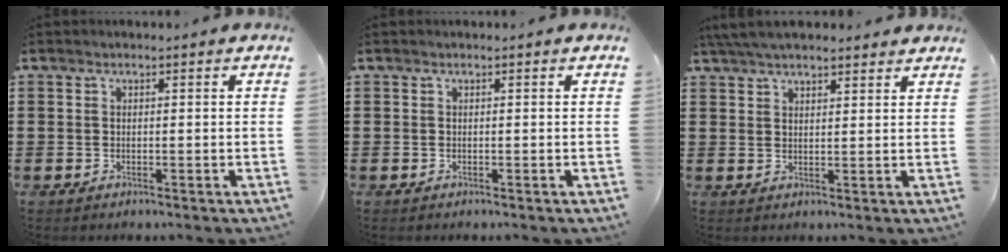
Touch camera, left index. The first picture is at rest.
{"total": 0.0}
{"total": 4.6, "force": [4.1, 0.8, 1.9], "torque": [-0.047, -0.002, 0.077]}